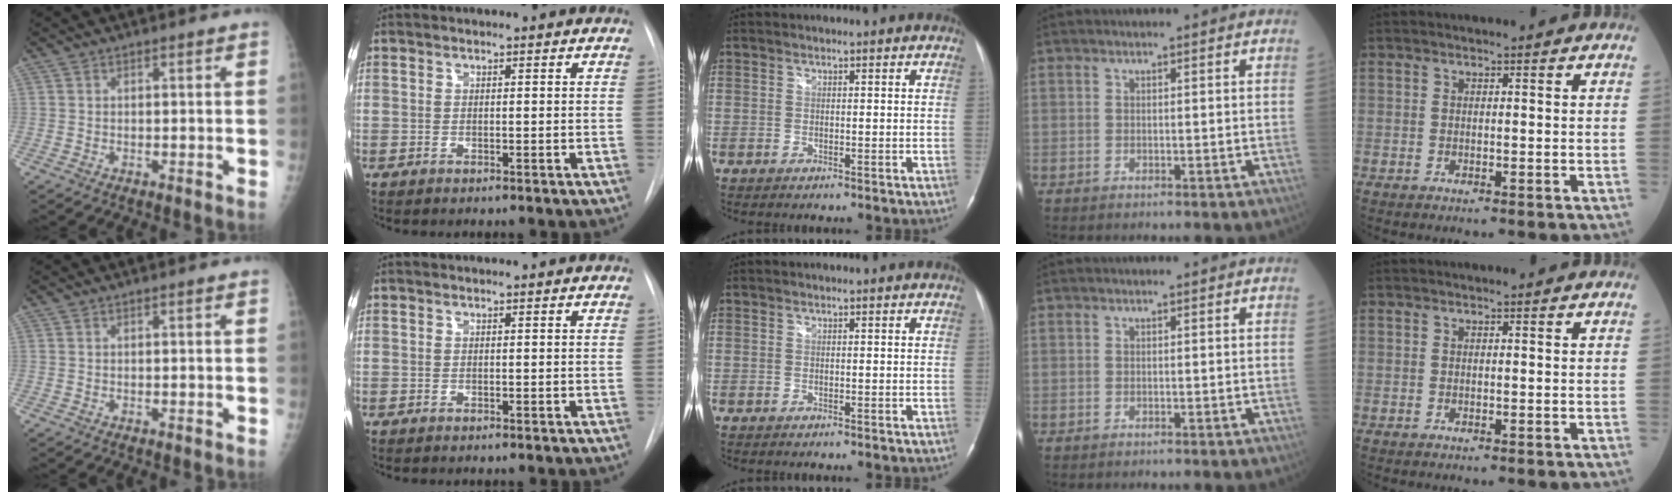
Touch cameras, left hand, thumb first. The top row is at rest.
{}